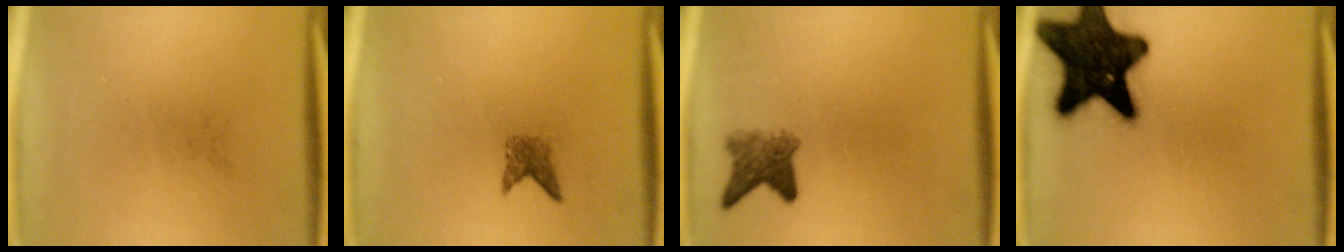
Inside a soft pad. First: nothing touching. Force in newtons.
{"total": 1.9}
{"total": 3.7}
{"total": 19.1}